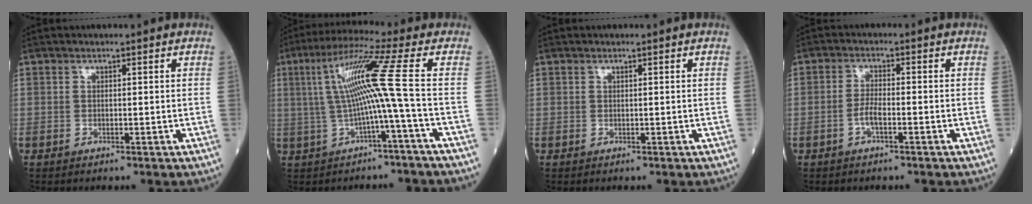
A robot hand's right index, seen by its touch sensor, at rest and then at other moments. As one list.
[{"total": 10.0, "force": [0.1, -2.2, 9.7], "torque": [-0.182, 0.026, 0.010]}, {"total": 0.0}, {"total": 2.6, "force": [-1.2, 0.6, 2.3], "torque": [-0.046, 0.002, -0.024]}]